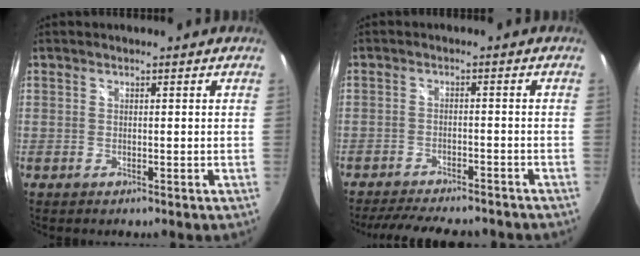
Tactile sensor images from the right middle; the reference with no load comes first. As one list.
[{"total": 13.4, "force": [-11.6, 3.3, 5.8], "torque": [-0.119, -0.016, -0.162]}]